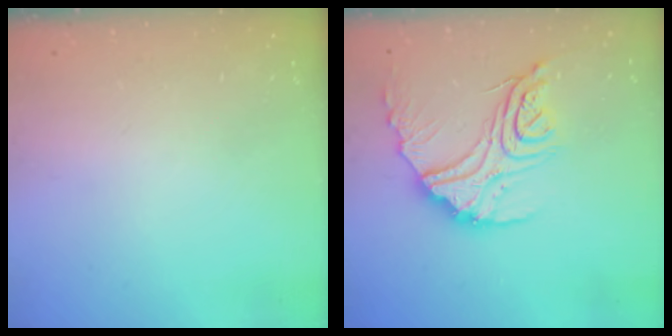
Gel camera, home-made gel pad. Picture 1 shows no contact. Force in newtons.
{"total": 19.5, "press": 19.4, "slide": 1.8}